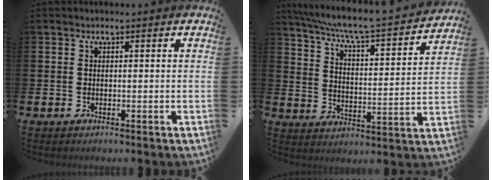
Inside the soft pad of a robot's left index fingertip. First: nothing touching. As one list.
[{"total": 7.3, "force": [6.7, 0.3, 2.9], "torque": [-0.081, -0.055, 0.109]}]